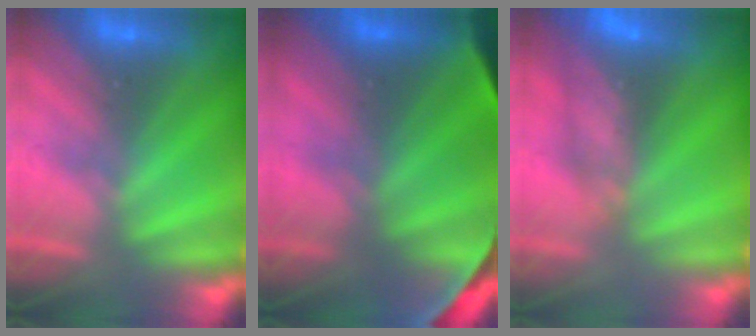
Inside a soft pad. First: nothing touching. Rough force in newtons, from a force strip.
{"total": 8.1}
{"total": 7.7}